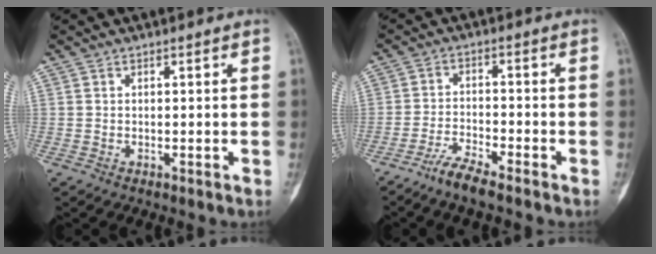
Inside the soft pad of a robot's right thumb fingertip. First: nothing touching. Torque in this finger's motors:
{"motor_torque": [0.85, 0.47, 0.35, -0.61, 0.14]}